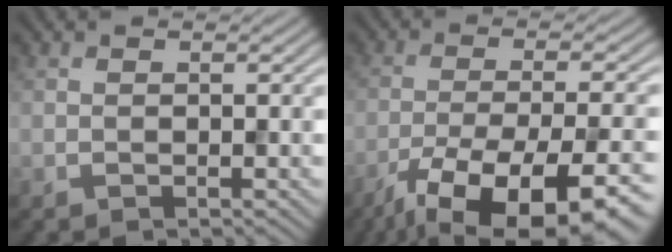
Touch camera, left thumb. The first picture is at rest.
{"total": 16.2, "force": [-11.0, 5.0, 10.9], "torque": [-0.173, -0.035, -0.157]}